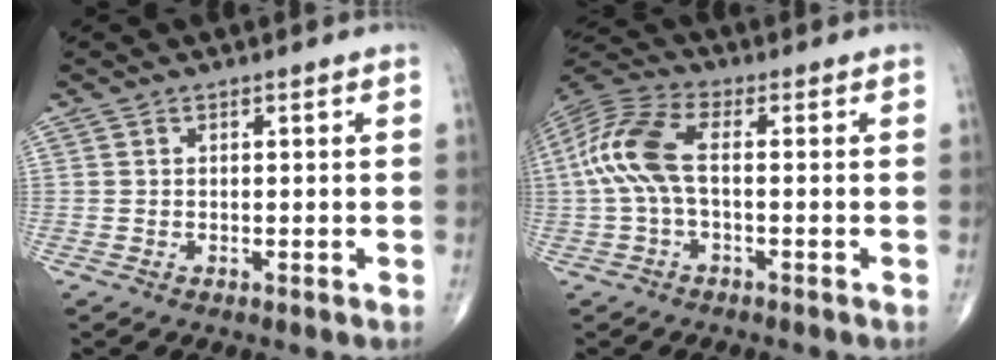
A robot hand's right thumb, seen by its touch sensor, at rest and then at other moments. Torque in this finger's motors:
{"motor_torque": [1.09, 1.09, 1.08, 0.17, 0.15]}